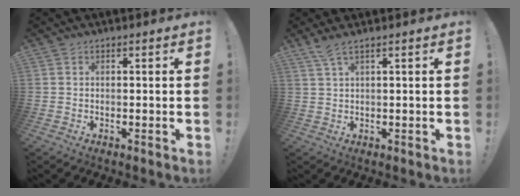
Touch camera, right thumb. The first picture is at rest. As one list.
[{"total": 3.3, "force": [2.2, 0.2, 2.5], "torque": [-0.051, -0.008, 0.039]}]